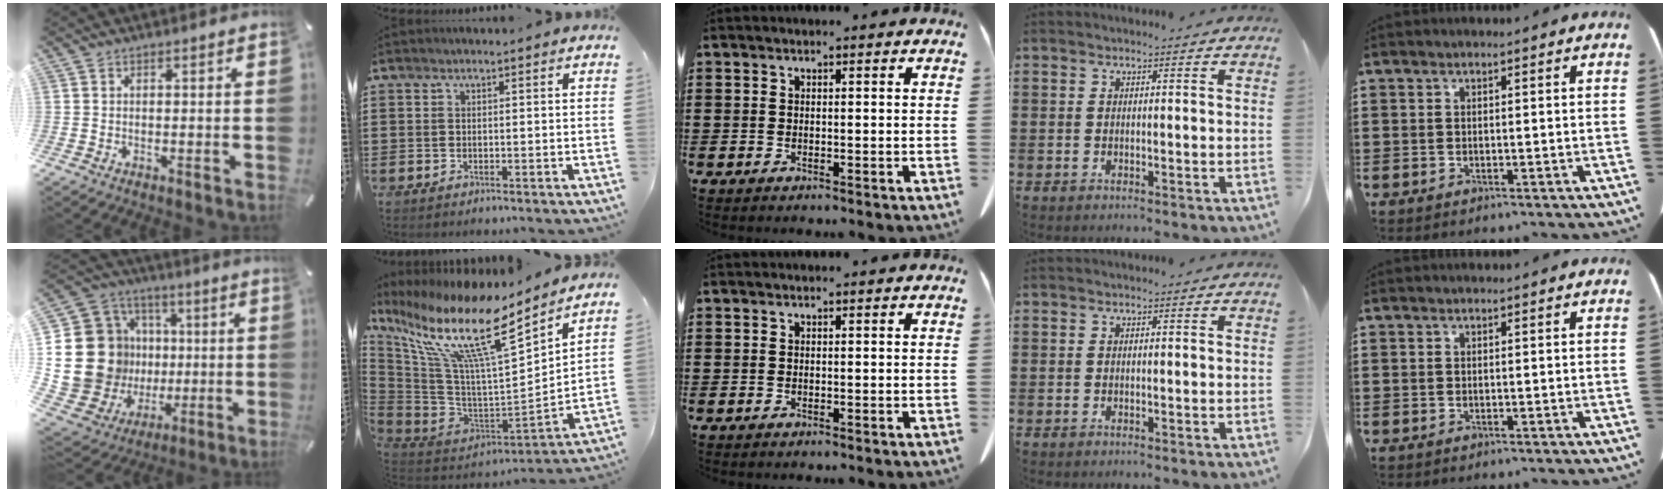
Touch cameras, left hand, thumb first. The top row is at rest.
{"thumb": {"total": 22.4, "force": [0.2, 20.2, 9.6], "torque": [-0.191, -0.013, 0.051]}, "index": {"total": 14.7, "force": [9.0, 2.5, 11.3], "torque": [-0.254, -0.068, 0.136]}}